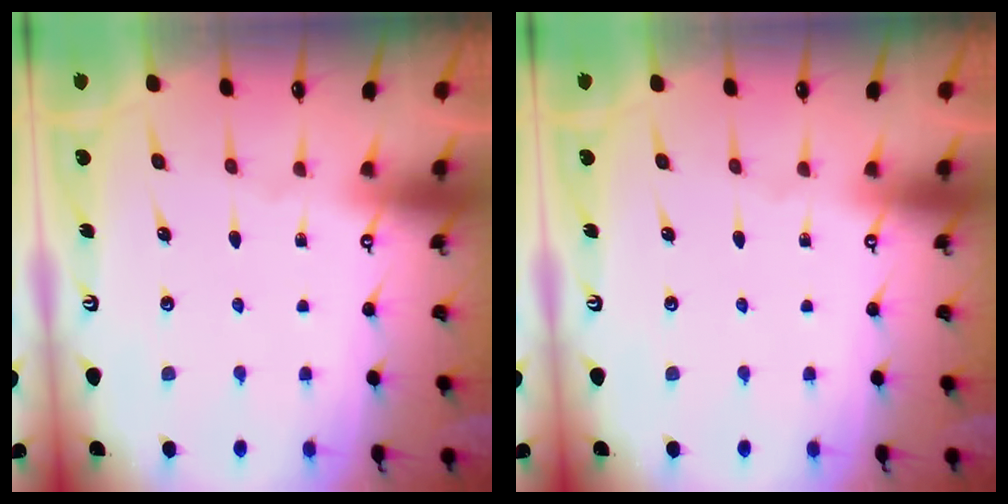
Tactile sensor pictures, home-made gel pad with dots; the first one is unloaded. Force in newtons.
{"total": 0.0}